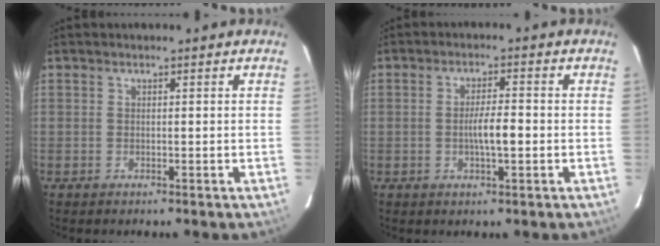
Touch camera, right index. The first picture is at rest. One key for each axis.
{"total": 4.5, "fx": -0.9, "fy": 0.8, "fz": 4.4, "tx": -0.078, "ty": 0.001, "tz": -0.012}